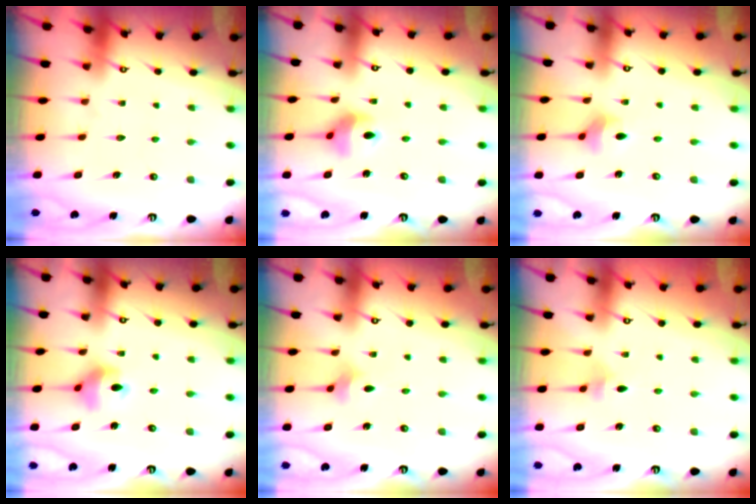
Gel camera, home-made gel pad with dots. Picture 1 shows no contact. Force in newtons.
{"total": 6.9, "press": 6.9, "slide": 0.5}
{"total": 4.3, "press": 4.2, "slide": 0.7}
{"total": 7.0, "press": 7.0, "slide": 0.4}
{"total": 2.1, "press": 2.0, "slide": 0.5}
{"total": 3.6, "press": 3.5, "slide": 0.8}